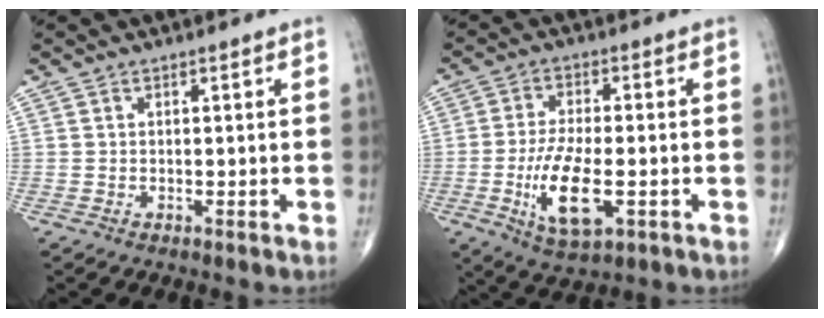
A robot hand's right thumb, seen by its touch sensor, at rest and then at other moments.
{"total": 11.3, "force": [-2.9, 4.4, 10.0], "torque": [-0.189, -0.003, -0.046]}